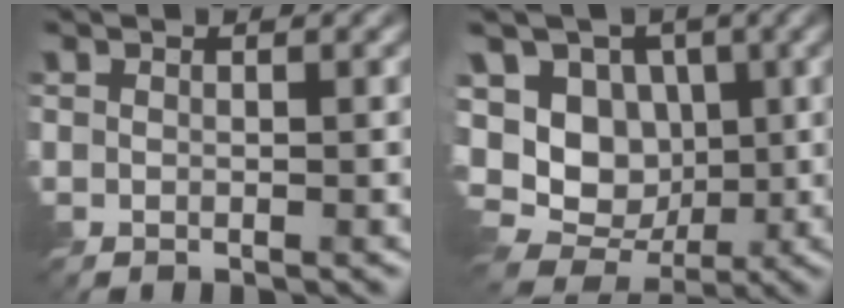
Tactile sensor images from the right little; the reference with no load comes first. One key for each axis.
{"total": 9.8, "fx": 0.2, "fy": 8.2, "fz": 5.4, "tx": -0.108, "ty": 0.016, "tz": -0.021}